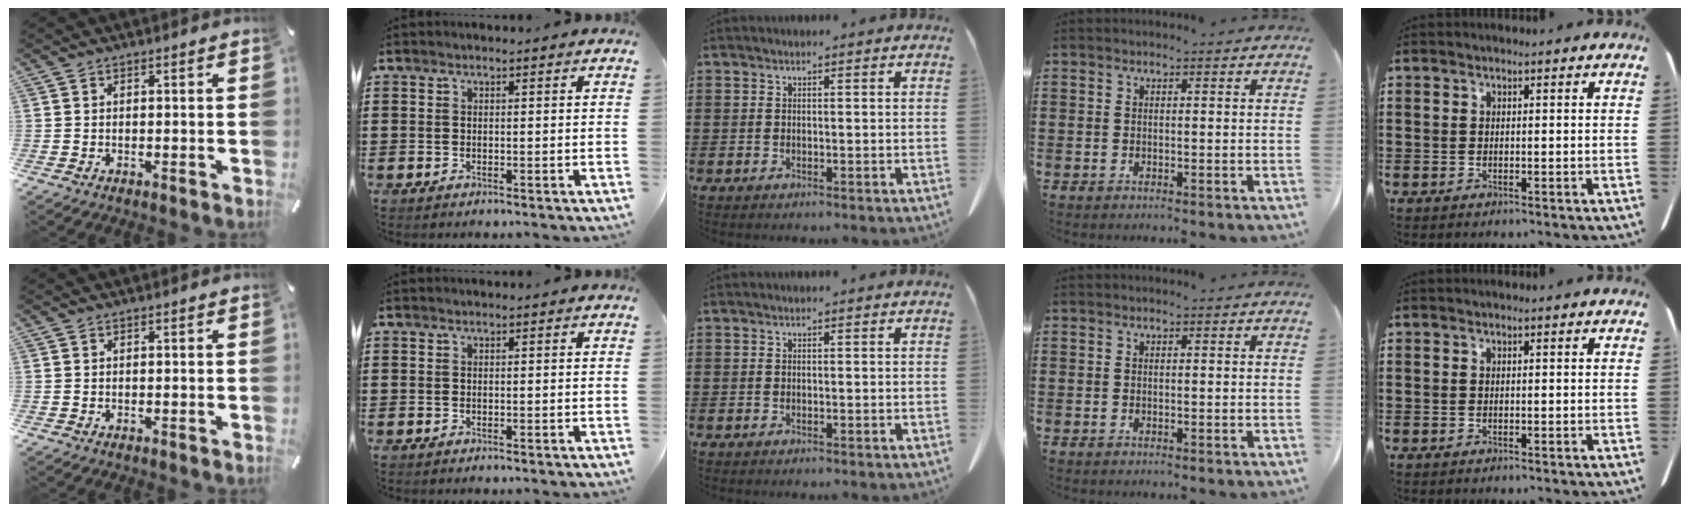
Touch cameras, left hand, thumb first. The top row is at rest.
{}